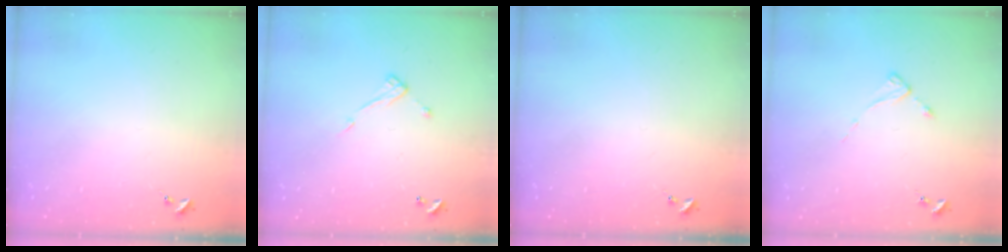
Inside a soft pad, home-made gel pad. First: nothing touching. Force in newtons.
{"total": 8.2, "press": 8.1, "slide": 0.4}
{"total": 0.0}
{"total": 1.9, "press": 1.8, "slide": 0.3}